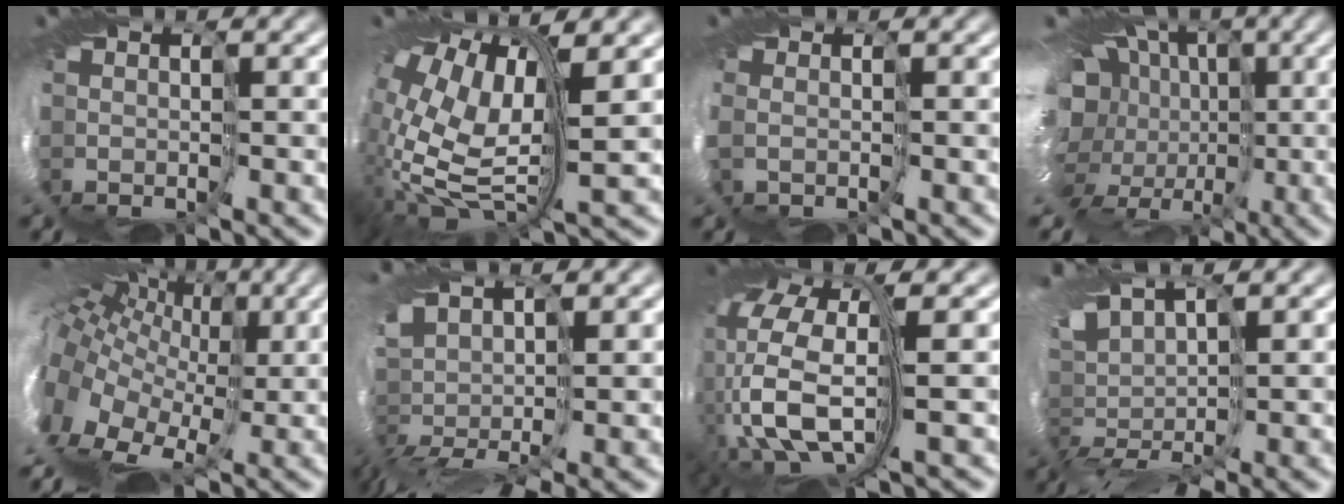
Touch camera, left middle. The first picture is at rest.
{"total": 11.9, "force": [1.4, 5.4, 10.5], "torque": [-0.235, -0.020, 0.039]}
{"total": 0.9, "force": [-0.2, 0.5, 0.7], "torque": [-0.019, -0.002, 0.001]}
{"total": 14.3, "force": [-1.1, 11.2, 8.8], "torque": [-0.160, -0.017, -0.038]}
{"total": 15.9, "force": [3.5, 10.1, 11.7], "torque": [-0.238, 0.018, 0.043]}
{"total": 8.7, "force": [-0.9, 3.2, 8.1], "torque": [-0.186, -0.023, -0.005]}
{"total": 13.9, "force": [-0.2, 6.3, 12.3], "torque": [-0.246, -0.029, 0.024]}
{"total": 6.4, "force": [0.9, 1.8, 6.0], "torque": [-0.143, -0.002, 0.012]}